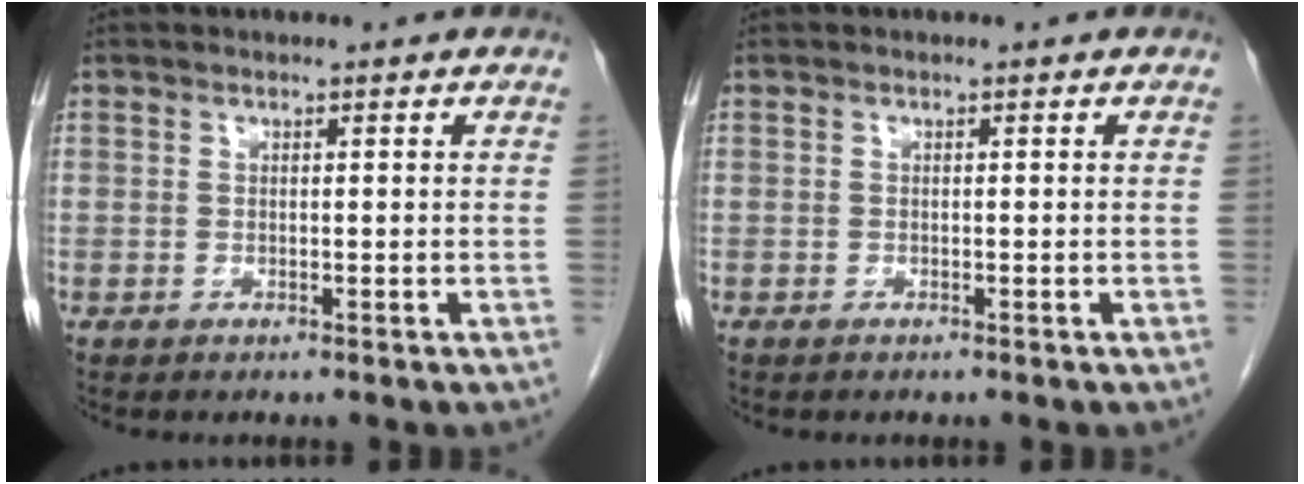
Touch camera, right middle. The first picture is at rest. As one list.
[{"total": 0.0}]